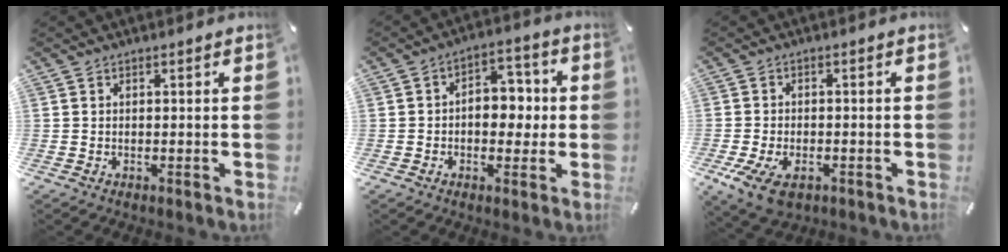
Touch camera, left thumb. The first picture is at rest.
{"total": 8.3, "force": [-0.7, 5.9, 5.9], "torque": [-0.068, 0.006, -0.016]}
{"total": 6.2, "force": [-2.9, 3.9, 3.9], "torque": [-0.094, 0.004, -0.053]}